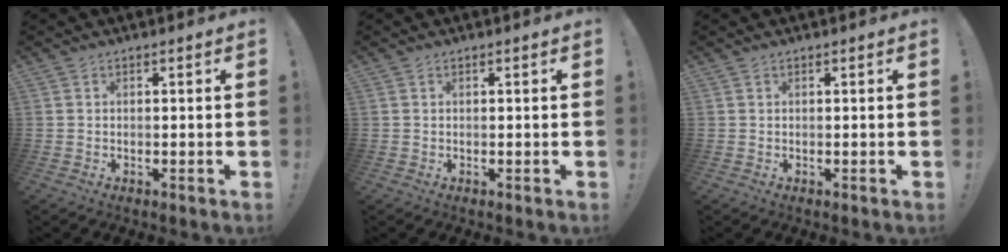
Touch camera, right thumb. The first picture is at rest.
{"total": 0.0}
{"total": 0.0}